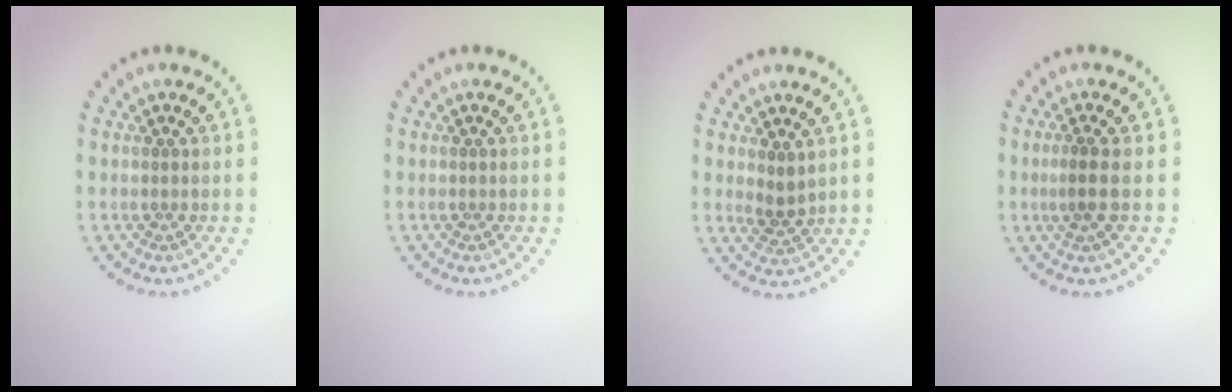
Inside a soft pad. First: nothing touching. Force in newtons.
{"total": 0.0}
{"total": 1.6, "press": 1.3, "slide": 1.0}
{"total": 1.8, "press": 1.4, "slide": 1.1}